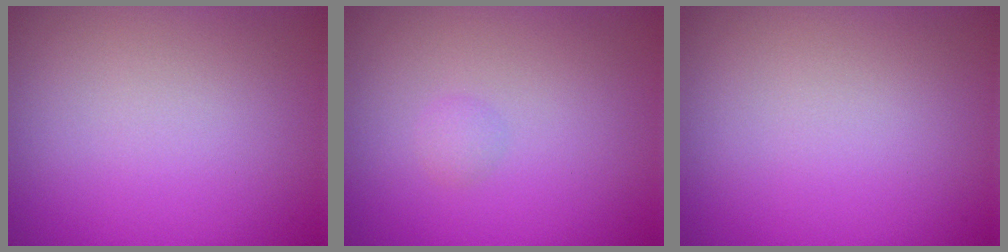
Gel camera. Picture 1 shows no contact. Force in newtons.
{"total": 0.7, "press": 0.7, "slide": 0.0}
{"total": 0.0}